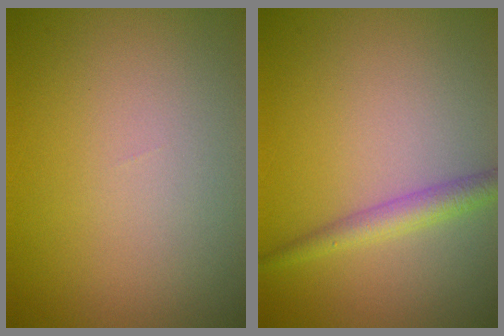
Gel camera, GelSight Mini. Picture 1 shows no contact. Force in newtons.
{"total": 2.3, "press": 2.3, "slide": 0.1}